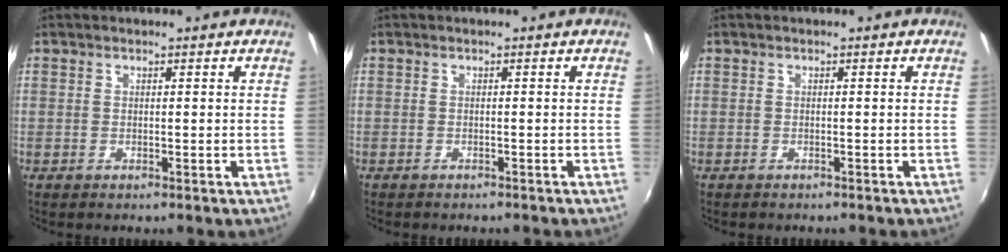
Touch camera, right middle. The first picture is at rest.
{"total": 1.3, "force": [-1.2, 0.3, 0.4], "torque": [-0.013, -0.005, -0.015]}
{"total": 0.7, "force": [-0.7, 0.1, 0.2], "torque": [-0.007, -0.001, -0.008]}